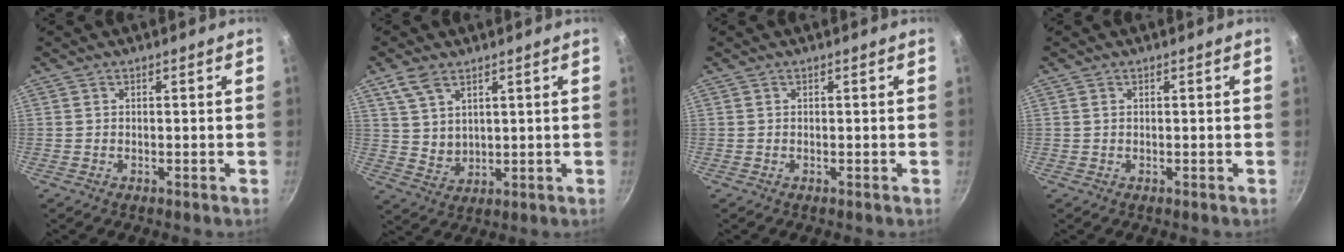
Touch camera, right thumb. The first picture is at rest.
{"total": 6.6, "force": [3.9, 3.8, 3.6], "torque": [-0.056, -0.020, 0.085]}
{"total": 0.0}
{"total": 0.5, "force": [0.2, 0.4, 0.3], "torque": [-0.006, 0.001, 0.003]}